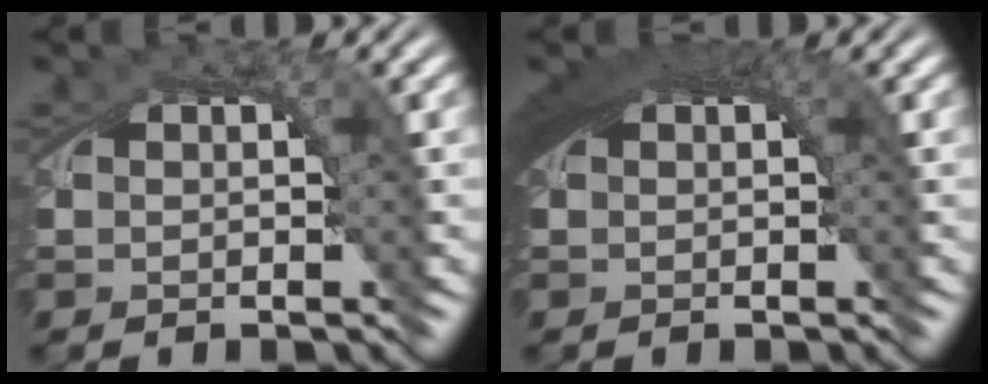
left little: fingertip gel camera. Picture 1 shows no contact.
{"total": 4.5, "force": [0.9, 1.9, 4.0], "torque": [-0.062, 0.003, 0.016]}